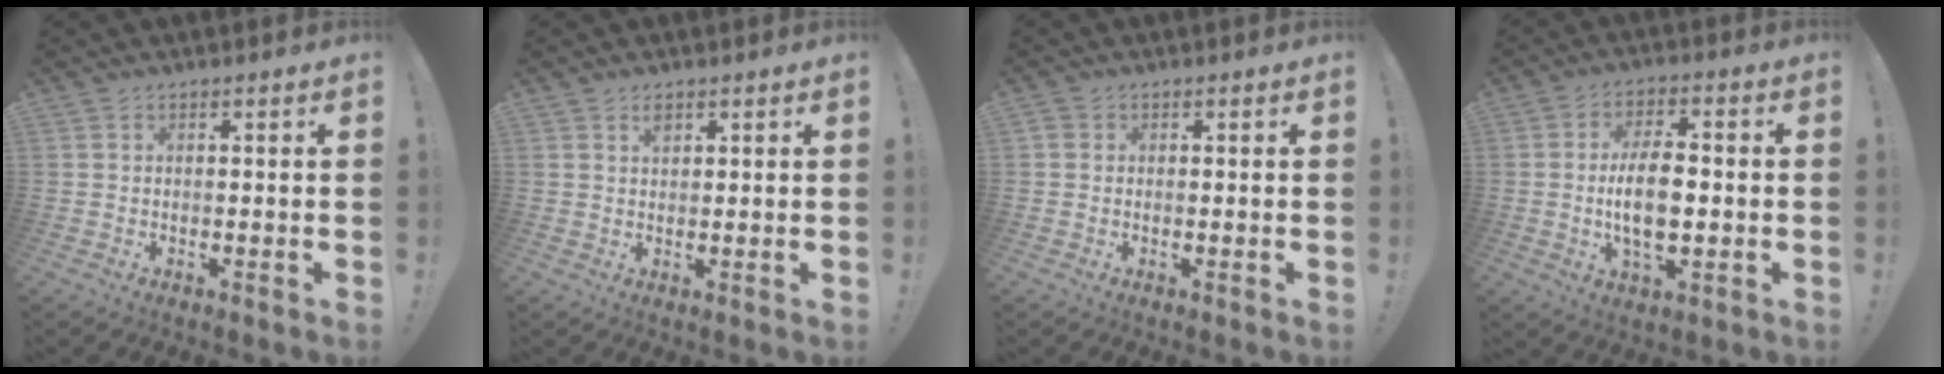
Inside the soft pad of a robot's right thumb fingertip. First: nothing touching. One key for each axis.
{"total": 1.7, "fx": 1.2, "fy": 0.9, "fz": 0.9, "tx": 0.004, "ty": -0.010, "tz": 0.018}
{"total": 1.1, "fx": 0.3, "fy": 1.0, "fz": 0.3, "tx": -0.007, "ty": 0.004, "tz": 0.005}
{"total": 11.3, "fx": -1.1, "fy": 5.4, "fz": 9.9, "tx": -0.177, "ty": -0.003, "tz": -0.025}